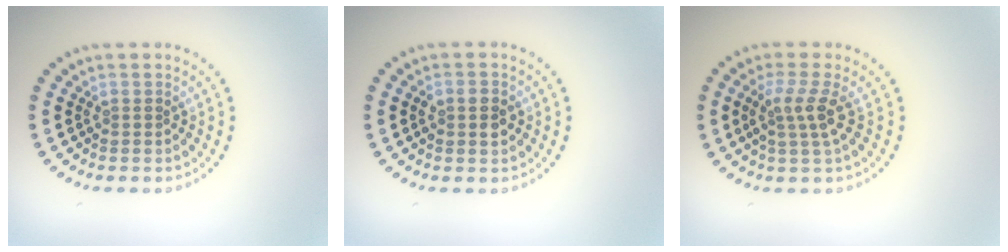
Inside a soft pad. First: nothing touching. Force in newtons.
{"total": 2.5, "press": 2.5, "slide": 0.1}
{"total": 2.6, "press": 2.0, "slide": 1.7}